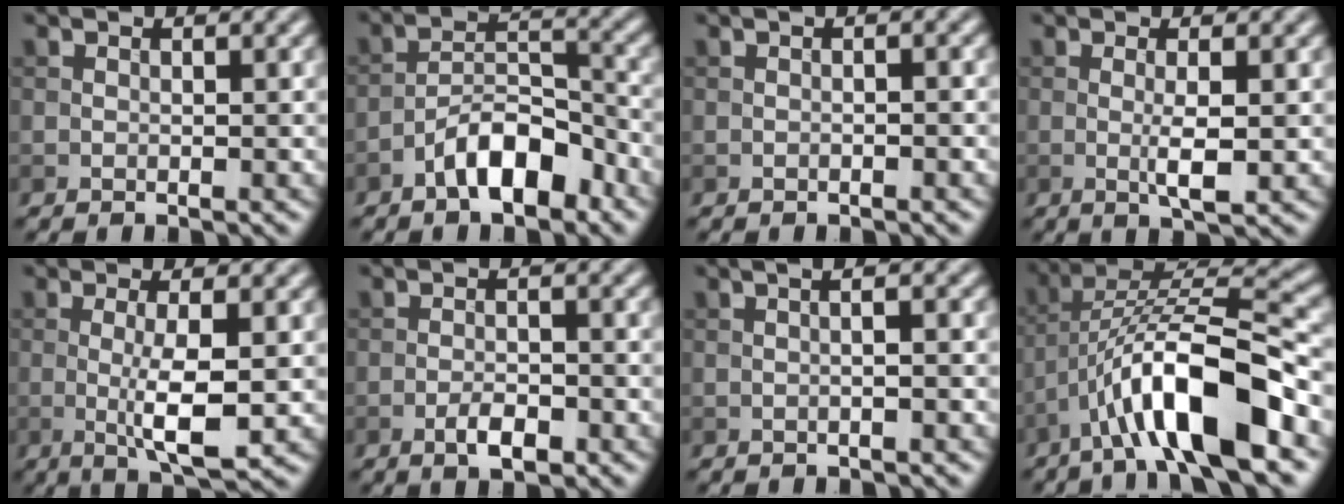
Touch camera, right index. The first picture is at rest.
{"total": 5.8, "force": [-3.5, 2.4, 4.0], "torque": [-0.062, 0.014, -0.064]}
{"total": 1.1, "force": [-0.1, 0.3, 1.0], "torque": [-0.012, -0.006, -0.006]}
{"total": 2.7, "force": [-0.1, 0.4, 2.6], "torque": [-0.049, -0.003, -0.001]}
{"total": 4.9, "force": [-0.3, 0.9, 4.8], "torque": [-0.086, -0.006, -0.002]}
{"total": 2.6, "force": [-1.4, 0.9, 2.0], "torque": [-0.036, 0.001, -0.026]}
{"total": 3.4, "force": [0.8, 1.6, 2.9], "torque": [-0.004, 0.016, -0.019]}
{"total": 10.7, "force": [-5.1, 2.7, 9.0], "torque": [-0.151, 0.018, -0.090]}